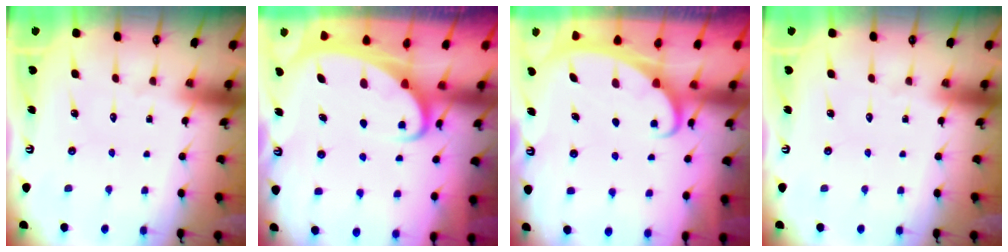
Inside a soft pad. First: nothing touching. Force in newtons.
{"total": 3.7, "press": 3.7, "slide": 0.4}
{"total": 2.5, "press": 2.4, "slide": 0.3}
{"total": 0.0}